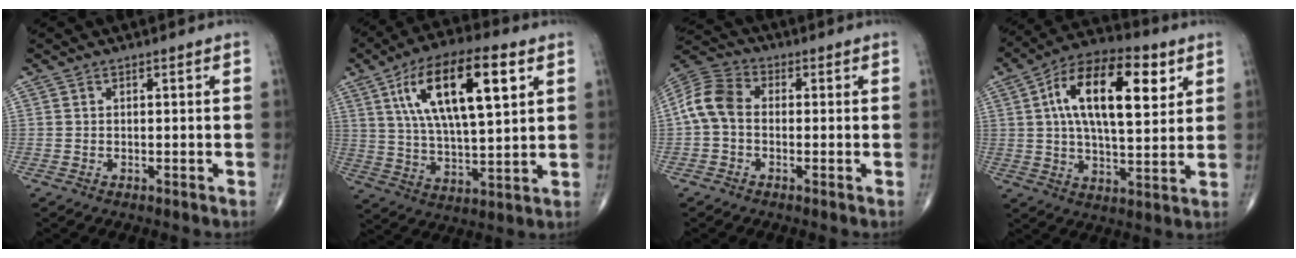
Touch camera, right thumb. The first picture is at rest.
{"total": 19.7, "force": [7.3, 7.2, 16.8], "torque": [-0.281, -0.010, 0.126]}
{"total": 8.1, "force": [-0.5, 5.7, 5.7], "torque": [-0.110, 0.023, -0.025]}
{"total": 19.4, "force": [6.0, 8.8, 16.3], "torque": [-0.253, 0.000, 0.090]}